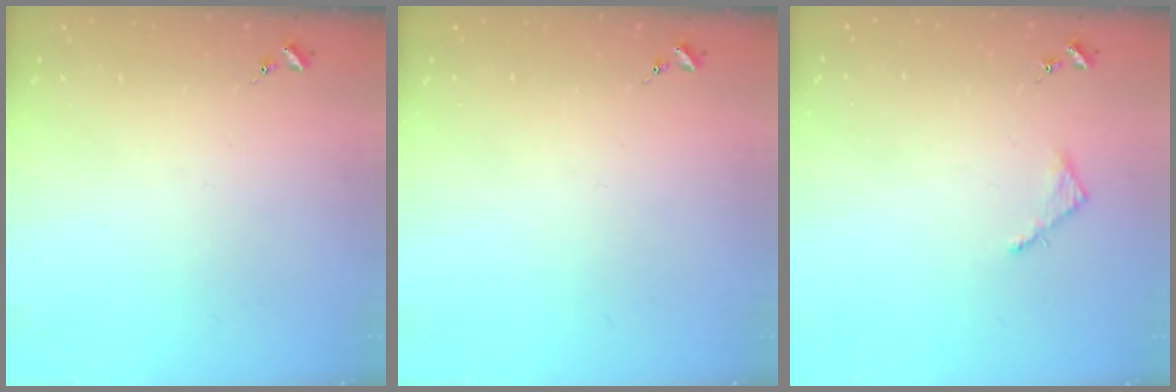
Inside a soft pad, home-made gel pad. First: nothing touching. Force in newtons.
{"total": 0.0}
{"total": 2.7, "press": 2.7, "slide": 0.3}